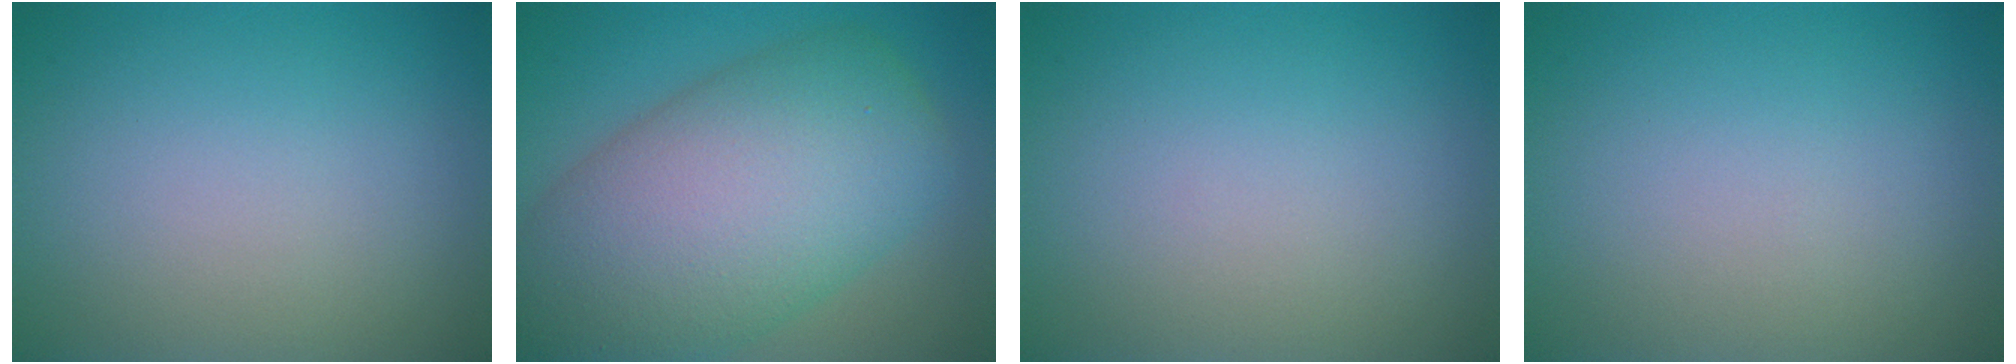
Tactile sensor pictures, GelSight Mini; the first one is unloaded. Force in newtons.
{"total": 12.9, "press": 12.9, "slide": 0.6}
{"total": 0.0}
{"total": 0.0}